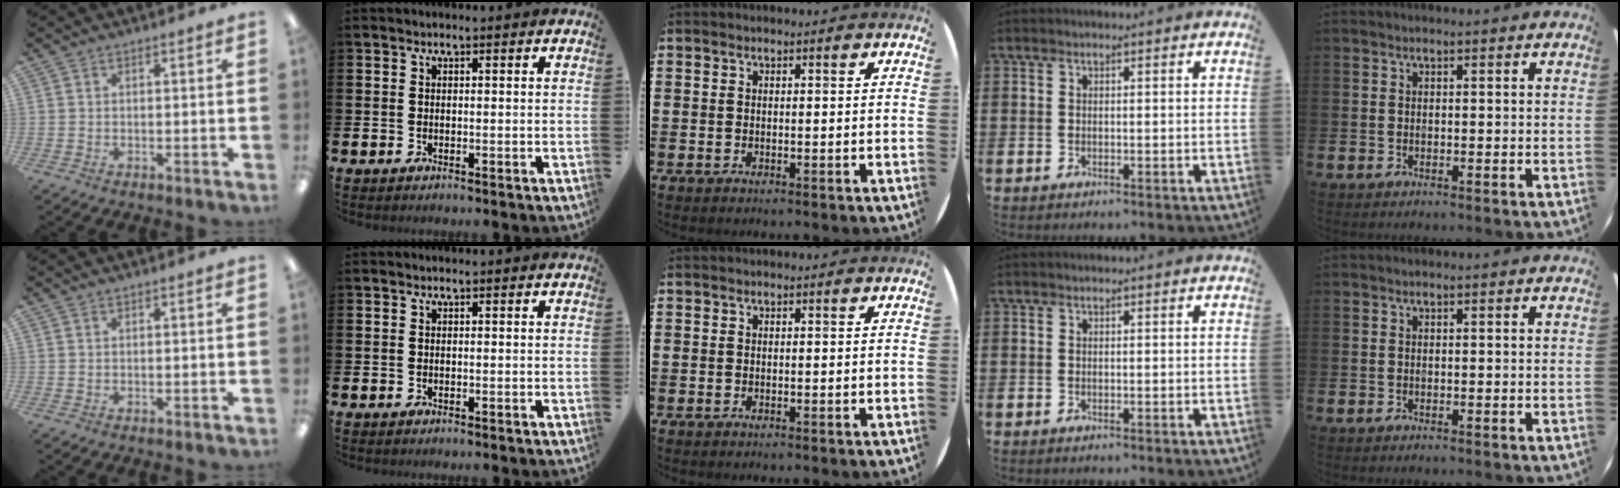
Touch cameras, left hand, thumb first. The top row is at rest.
{}